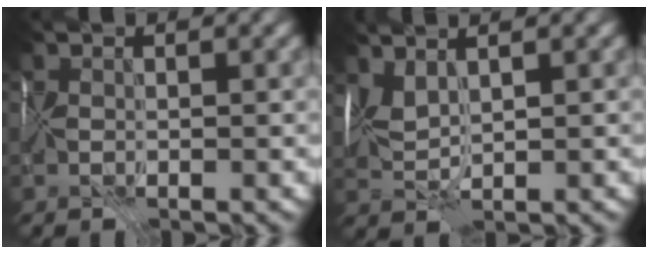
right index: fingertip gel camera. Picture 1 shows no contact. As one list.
[{"total": 2.8, "force": [2.0, 0.8, 1.8], "torque": [-0.047, 0.015, 0.043]}]